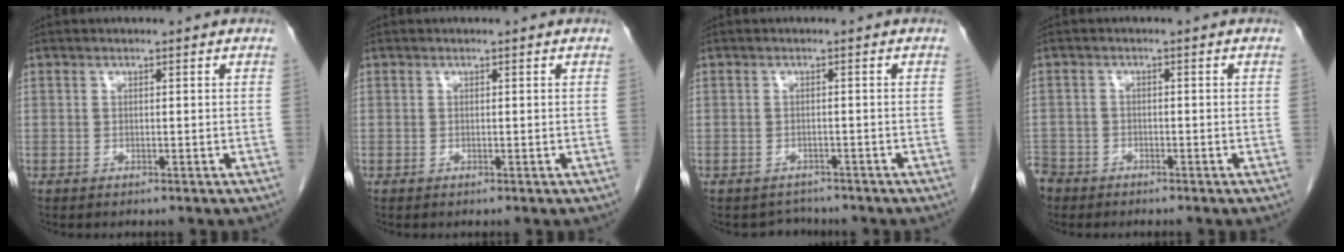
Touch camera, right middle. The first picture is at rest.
{"total": 0.0}
{"total": 2.5, "force": [-2.2, 1.0, -0.4], "torque": [-0.003, -0.001, -0.033]}
{"total": 4.6, "force": [-3.7, 2.8, 0.4], "torque": [-0.015, 0.000, -0.075]}